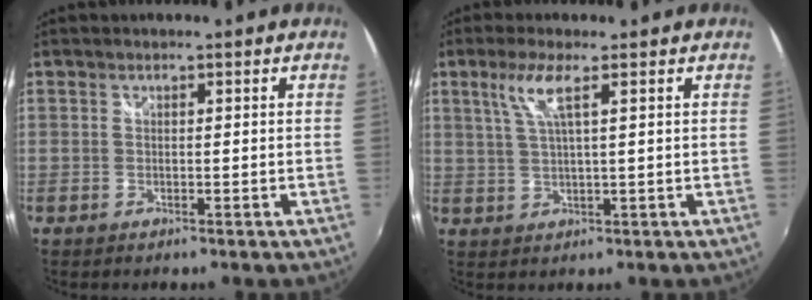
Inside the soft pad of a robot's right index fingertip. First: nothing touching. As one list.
[{"total": 4.8, "force": [2.2, 0.0, 4.3], "torque": [-0.089, 0.001, 0.049]}]